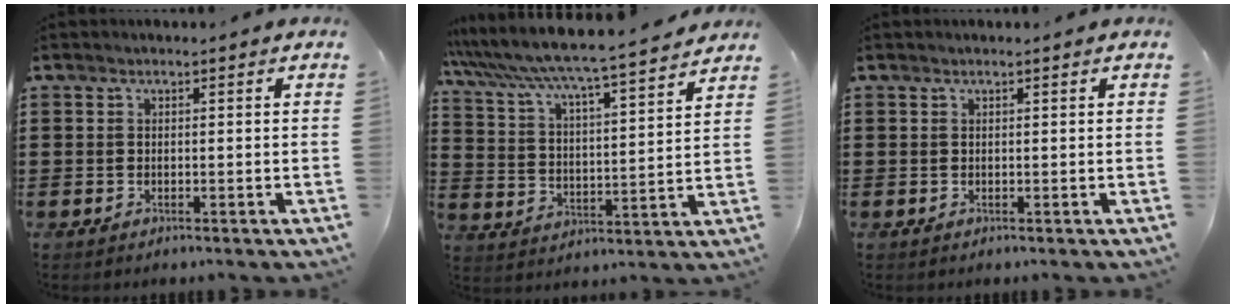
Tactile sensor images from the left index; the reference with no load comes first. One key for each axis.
{"total": 5.4, "fx": 5.0, "fy": -0.5, "fz": 2.0, "tx": -0.065, "ty": -0.046, "tz": 0.074}
{"total": 0.0}